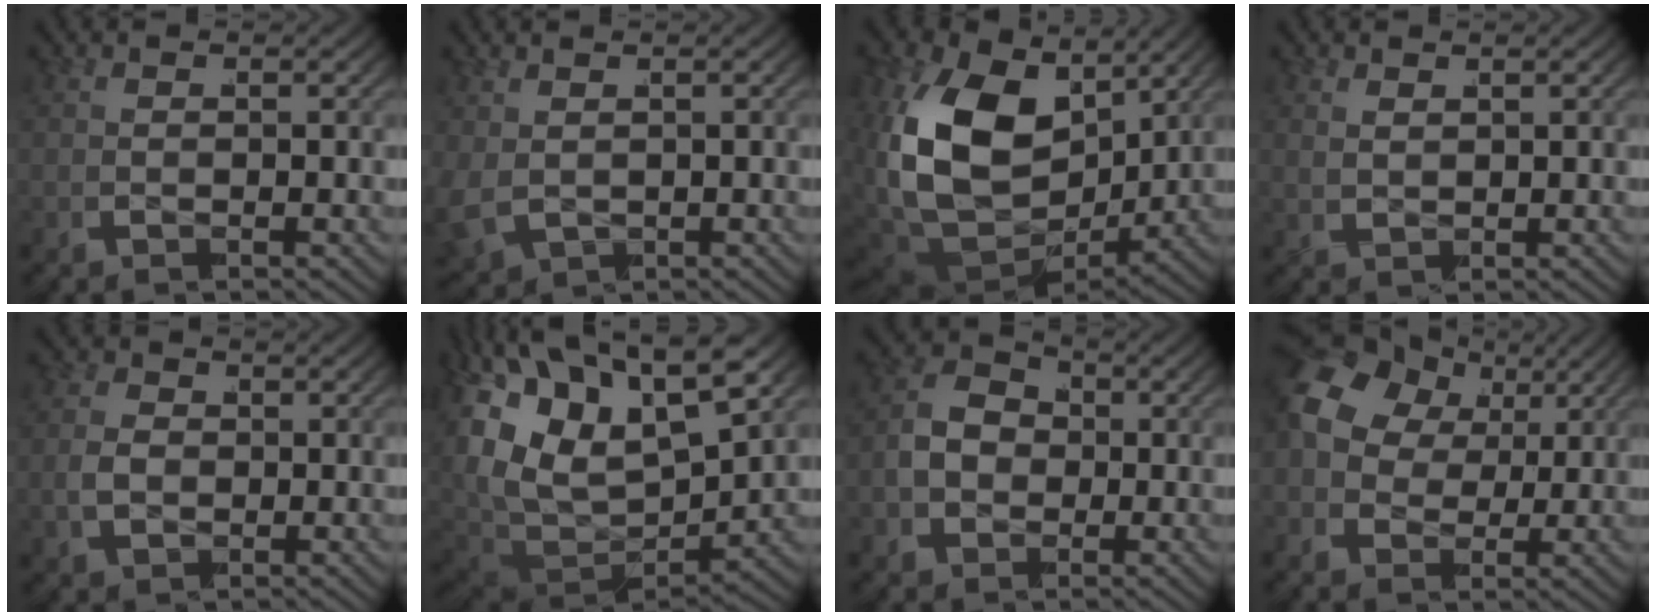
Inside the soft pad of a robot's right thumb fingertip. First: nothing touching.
{"total": 2.2, "force": [0.0, 2.2, 0.6], "torque": [-0.038, -0.010, 0.013]}
{"total": 17.1, "force": [-0.7, 11.5, 12.6], "torque": [-0.302, -0.049, 0.008]}
{"total": 0.9, "force": [0.9, 0.2, 0.1], "torque": [-0.002, 0.003, 0.018]}
{"total": 3.1, "force": [-0.2, 2.7, 1.5], "torque": [-0.039, -0.005, -0.002]}
{"total": 14.7, "force": [0.0, 10.8, 10.0], "torque": [-0.223, -0.030, 0.002]}
{"total": 8.4, "force": [0.1, 6.9, 4.7], "torque": [-0.104, -0.004, -0.005]}
{"total": 11.4, "force": [2.2, 8.8, 6.8], "torque": [-0.157, 0.004, 0.024]}